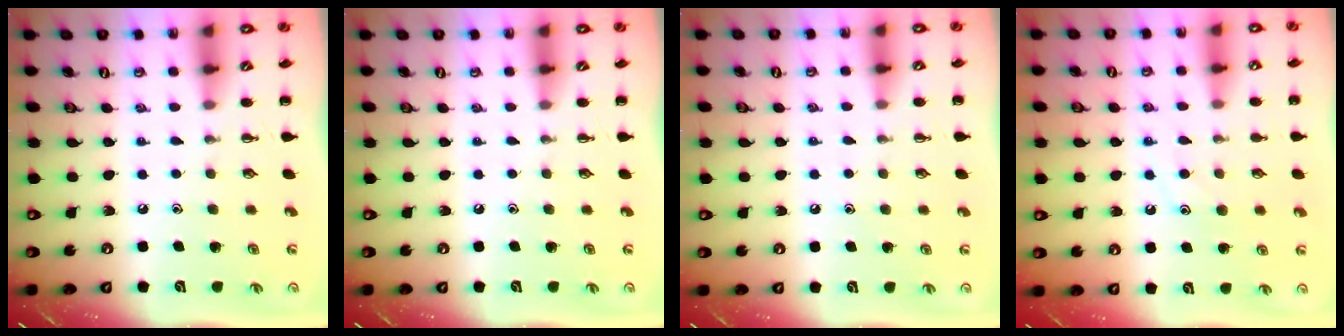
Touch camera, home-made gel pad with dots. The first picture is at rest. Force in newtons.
{"total": 0.0}
{"total": 4.3, "press": 4.2, "slide": 1.1}
{"total": 9.3, "press": 9.3, "slide": 1.1}